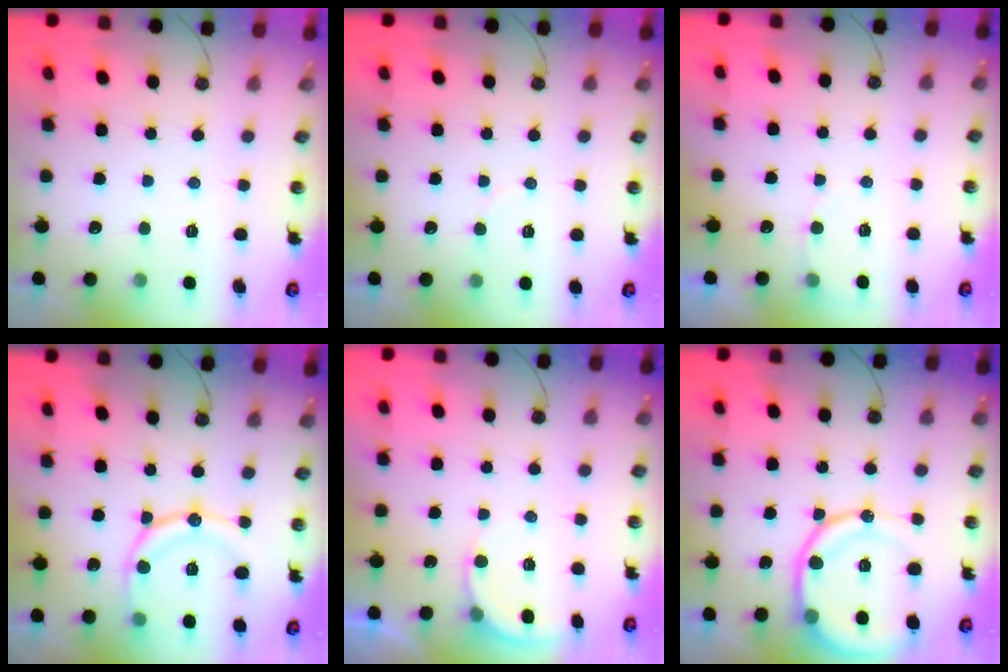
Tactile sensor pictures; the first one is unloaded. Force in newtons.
{"total": 2.7, "press": 2.7, "slide": 0.2}
{"total": 3.6, "press": 3.6, "slide": 0.4}
{"total": 14.8, "press": 14.7, "slide": 1.5}
{"total": 4.3, "press": 4.3, "slide": 0.3}
{"total": 14.2, "press": 14.0, "slide": 2.0}